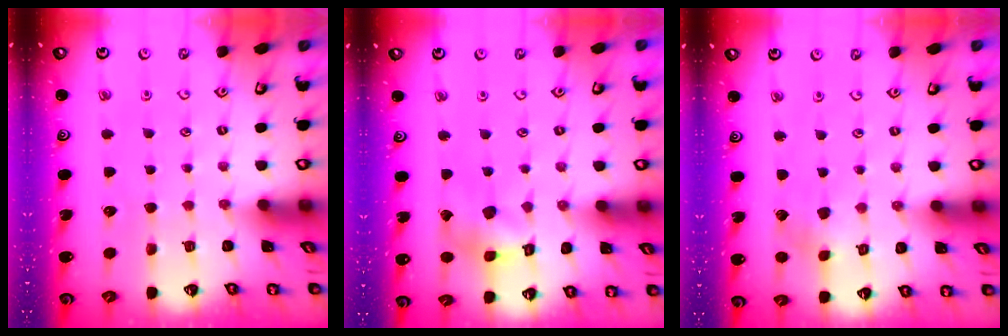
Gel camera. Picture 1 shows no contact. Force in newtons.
{"total": 9.4, "press": 9.4, "slide": 0.9}
{"total": 2.6, "press": 2.6, "slide": 0.5}